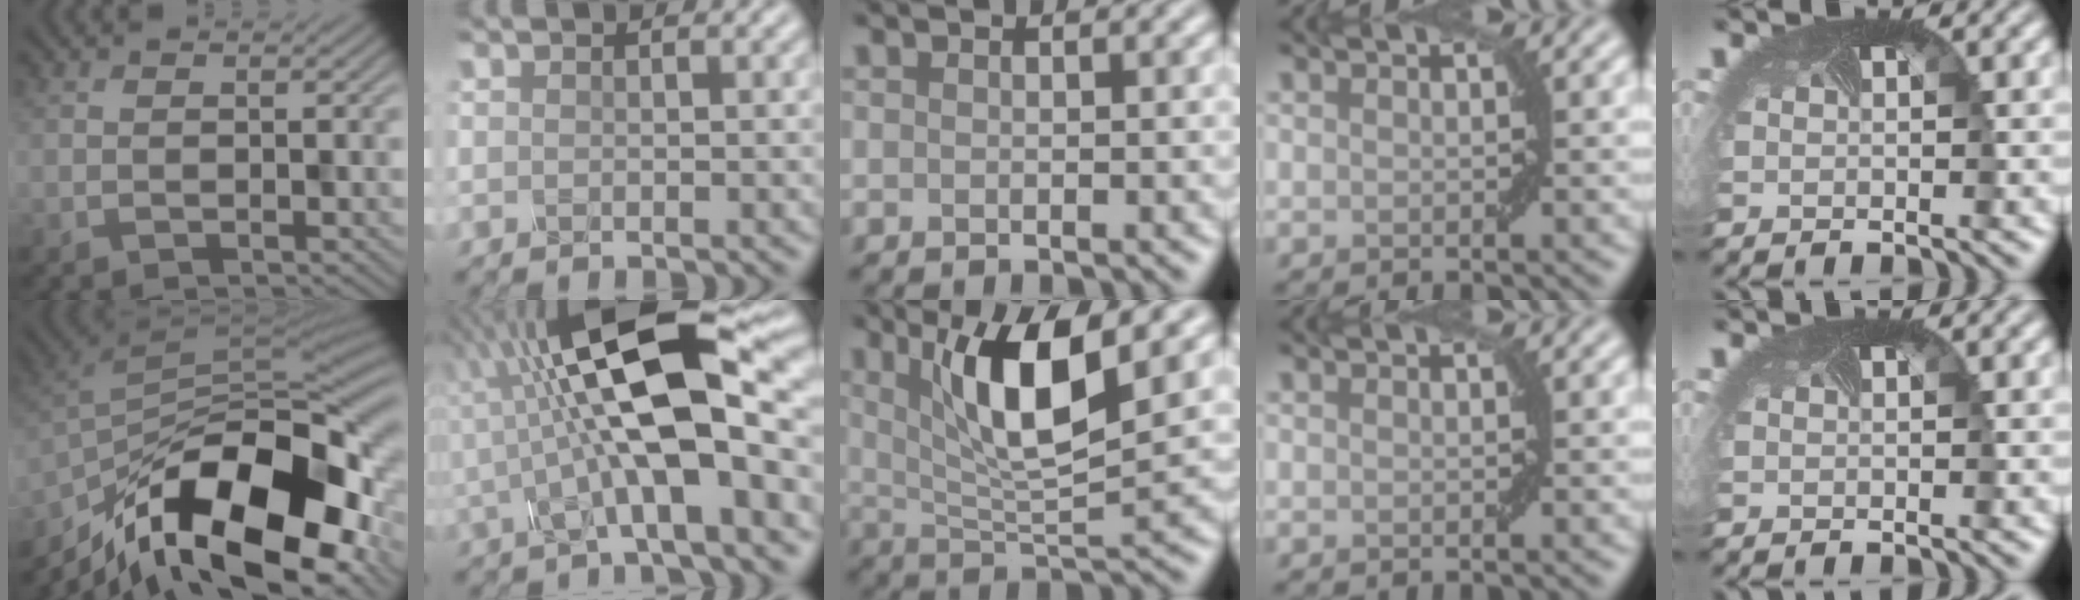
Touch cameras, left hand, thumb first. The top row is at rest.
{"thumb": {"total": 18.3, "force": [-9.5, 8.2, 13.3], "torque": [-0.240, -0.008, -0.161]}, "index": {"total": 13.3, "force": [1.0, 4.0, 12.6], "torque": [-0.209, 0.025, 0.008]}, "middle": {"total": 8.0, "force": [3.0, 2.0, 7.1], "torque": [-0.121, -0.008, 0.054]}}